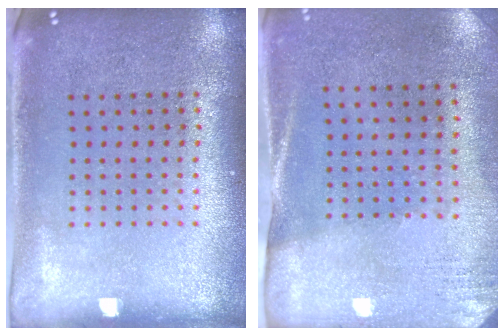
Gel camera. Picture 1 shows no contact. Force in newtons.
{"total": 2.6, "press": 2.3, "slide": 1.3}